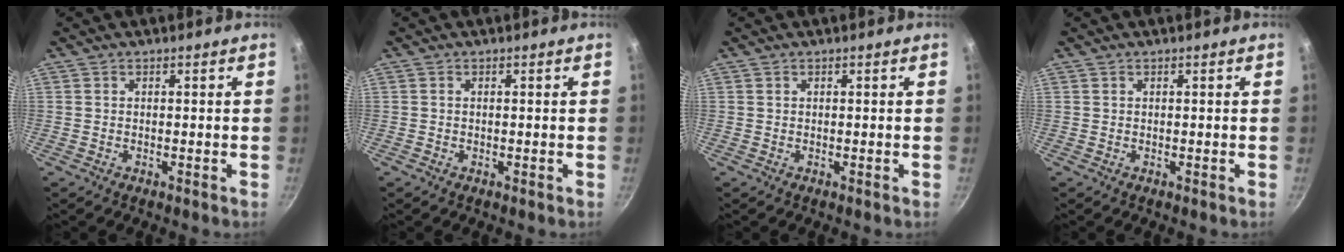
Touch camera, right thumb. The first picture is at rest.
{"total": 0.0}
{"total": 0.0}
{"total": 0.0}